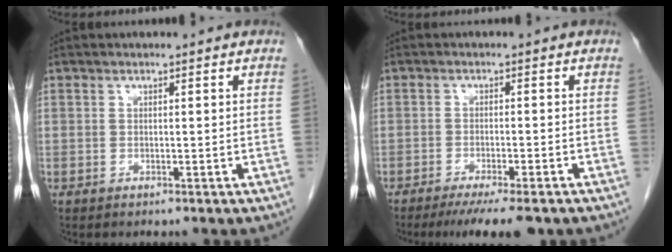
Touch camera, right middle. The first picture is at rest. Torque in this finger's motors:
{"motor_torque": [0.26, -0.25, 0.08, 0.03]}